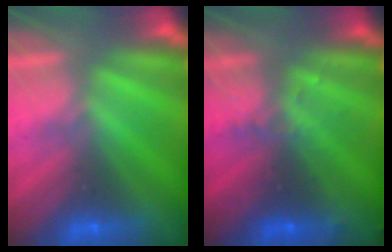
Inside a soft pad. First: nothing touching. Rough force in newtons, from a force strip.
{"total": 2.8}